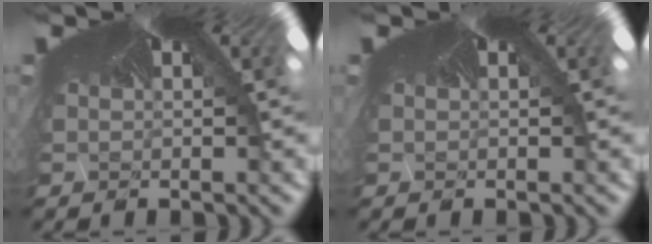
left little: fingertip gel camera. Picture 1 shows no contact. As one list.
[{"total": 0.0}]